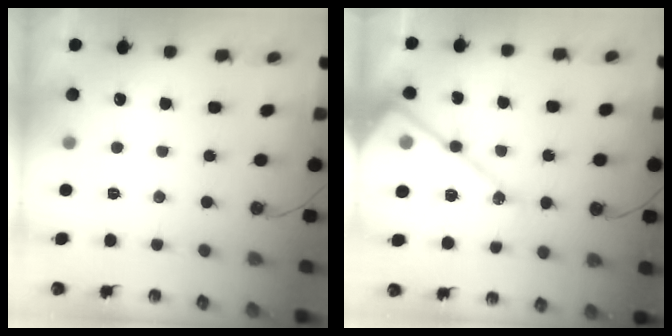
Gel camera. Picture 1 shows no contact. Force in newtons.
{"total": 19.5, "press": 19.4, "slide": 1.6}